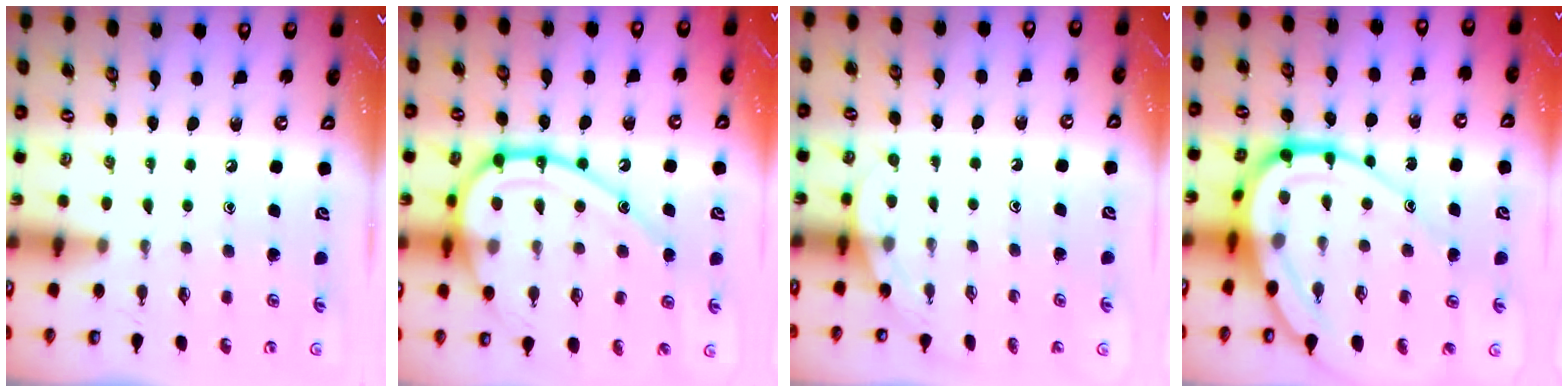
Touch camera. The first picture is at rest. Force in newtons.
{"total": 19.4, "press": 19.3, "slide": 2.0}
{"total": 3.3, "press": 3.3, "slide": 0.2}
{"total": 18.5, "press": 18.4, "slide": 2.1}